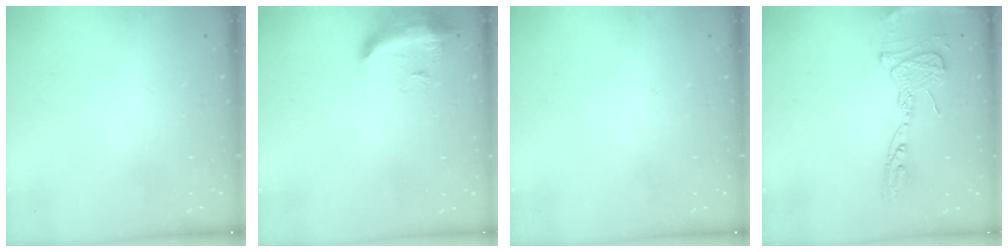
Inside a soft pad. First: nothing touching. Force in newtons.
{"total": 12.6, "press": 10.6, "slide": 6.9}
{"total": 0.0}
{"total": 15.9, "press": 15.8, "slide": 1.6}